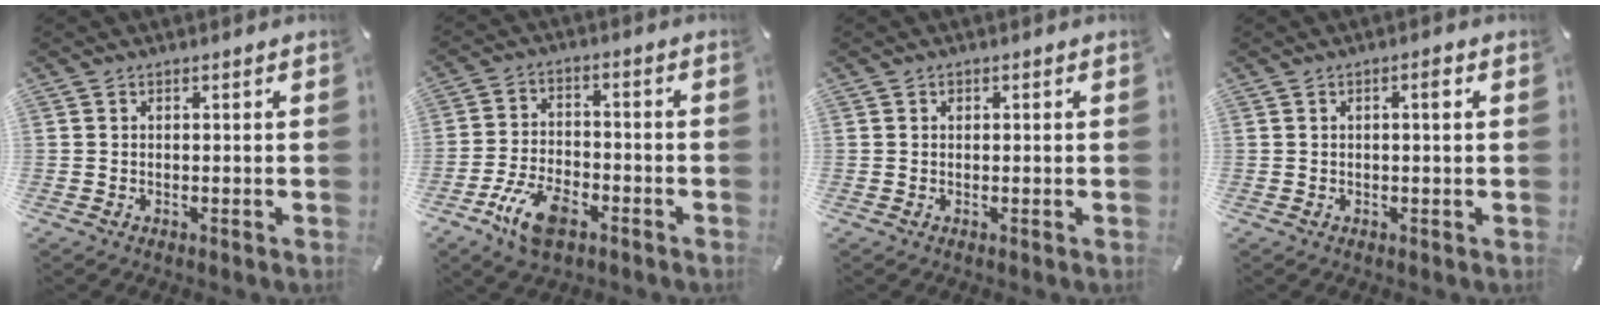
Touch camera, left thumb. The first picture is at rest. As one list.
[{"total": 10.1, "force": [-5.7, 5.3, 6.4], "torque": [-0.138, 0.021, -0.105]}, {"total": 0.5, "force": [0.1, 0.5, 0.1], "torque": [-0.001, 0.003, 0.002]}, {"total": 2.1, "force": [0.5, 0.3, 2.0], "torque": [-0.031, 0.001, 0.005]}]